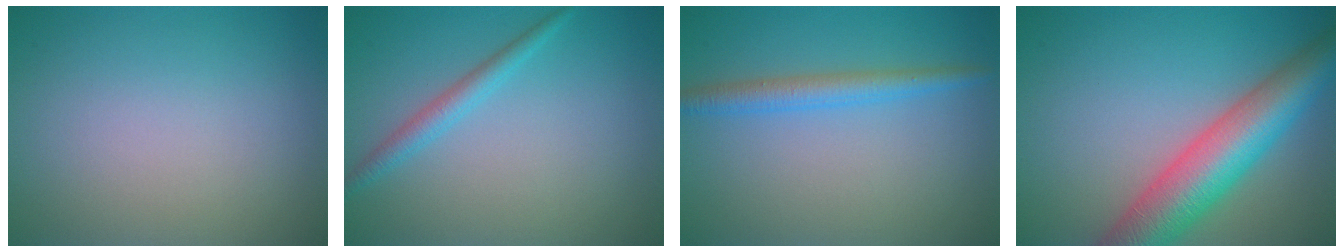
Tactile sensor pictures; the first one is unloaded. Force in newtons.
{"total": 1.9, "press": 1.9, "slide": 0.1}
{"total": 2.6, "press": 2.6, "slide": 0.1}
{"total": 8.8, "press": 8.8, "slide": 0.3}